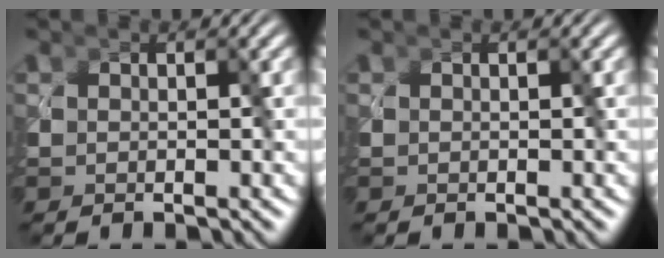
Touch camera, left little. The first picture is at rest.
{"total": 0.0}